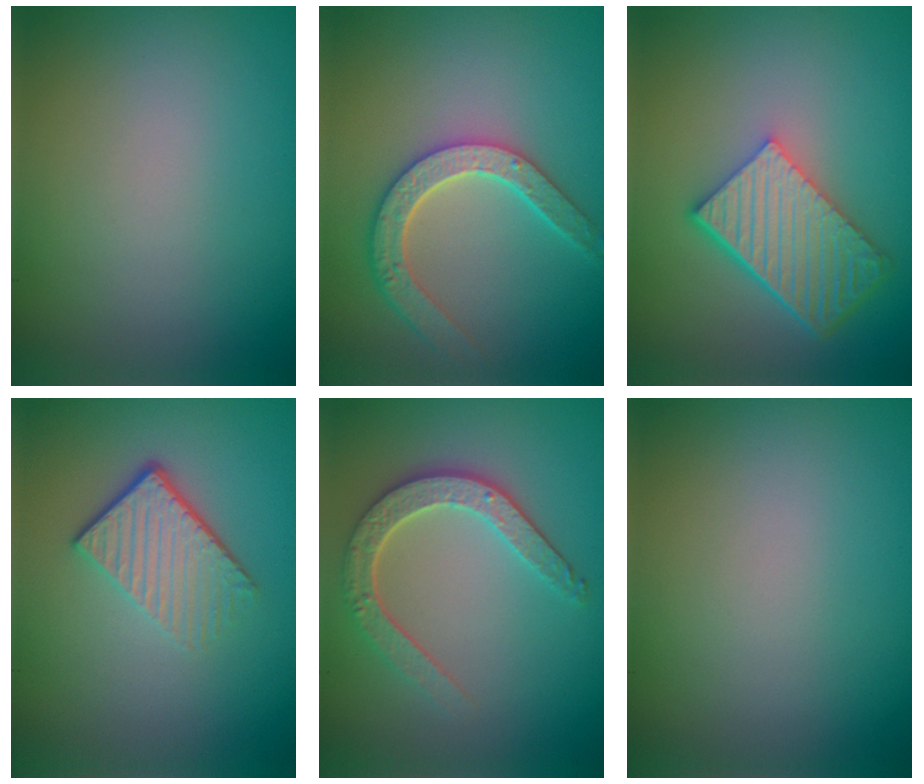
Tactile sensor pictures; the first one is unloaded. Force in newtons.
{"total": 4.6, "press": 3.8, "slide": 2.7}
{"total": 6.5, "press": 4.6, "slide": 4.6}
{"total": 4.1, "press": 2.8, "slide": 3.0}
{"total": 3.9, "press": 3.4, "slide": 2.0}
{"total": 0.0}